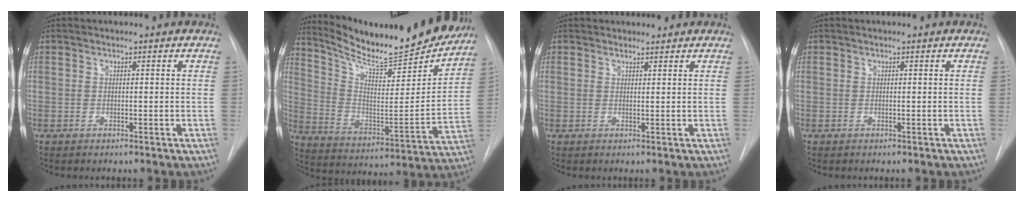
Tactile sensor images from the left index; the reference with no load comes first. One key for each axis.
{"total": 22.2, "fx": 20.2, "fy": 2.3, "fz": 8.9, "tx": -0.149, "ty": -0.064, "tz": 0.300}
{"total": 0.8, "fx": 0.7, "fy": 0.4, "fz": -0.3, "tx": 0.003, "ty": 0.001, "tz": 0.010}
{"total": 0.0}